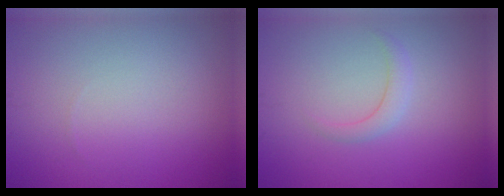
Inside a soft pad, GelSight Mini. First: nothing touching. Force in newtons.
{"total": 1.4, "press": 1.4, "slide": 0.0}